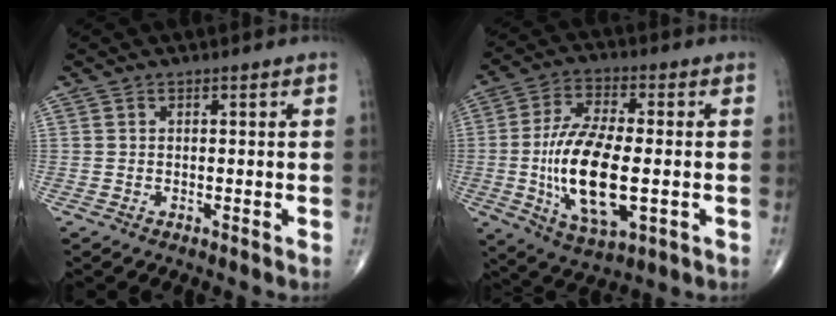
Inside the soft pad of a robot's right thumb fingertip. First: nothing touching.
{"total": 17.3, "force": [-2.2, 7.3, 15.5], "torque": [-0.298, -0.004, -0.034]}